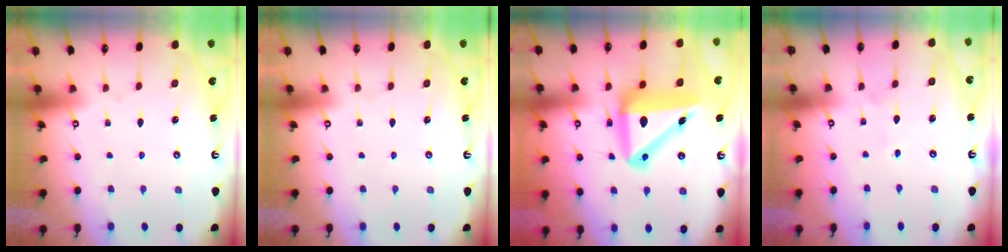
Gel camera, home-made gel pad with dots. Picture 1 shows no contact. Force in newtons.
{"total": 0.0}
{"total": 15.8, "press": 15.5, "slide": 2.9}
{"total": 2.7, "press": 2.6, "slide": 0.9}